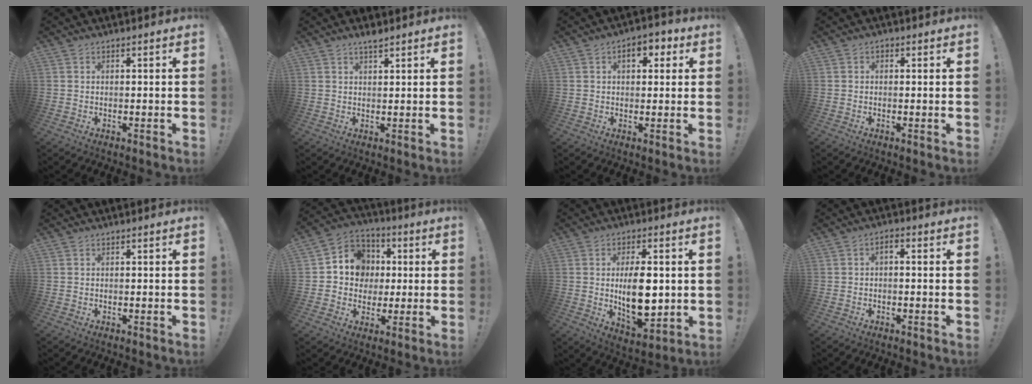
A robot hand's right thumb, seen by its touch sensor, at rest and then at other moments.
{"total": 2.5, "force": [2.1, 0.2, 1.3], "torque": [-0.021, -0.012, 0.036]}
{"total": 5.9, "force": [2.0, 3.5, 4.3], "torque": [-0.048, 0.001, 0.028]}
{"total": 0.6, "force": [0.0, 0.5, 0.4], "torque": [0.002, -0.001, -0.003]}
{"total": 0.0}
{"total": 11.3, "force": [0.6, 10.5, 4.0], "torque": [-0.050, 0.007, 0.023]}
{"total": 14.1, "force": [0.6, 6.8, 12.3], "torque": [-0.210, -0.011, 0.011]}
{"total": 1.6, "force": [-0.8, 0.6, 1.3], "torque": [-0.026, 0.010, -0.014]}